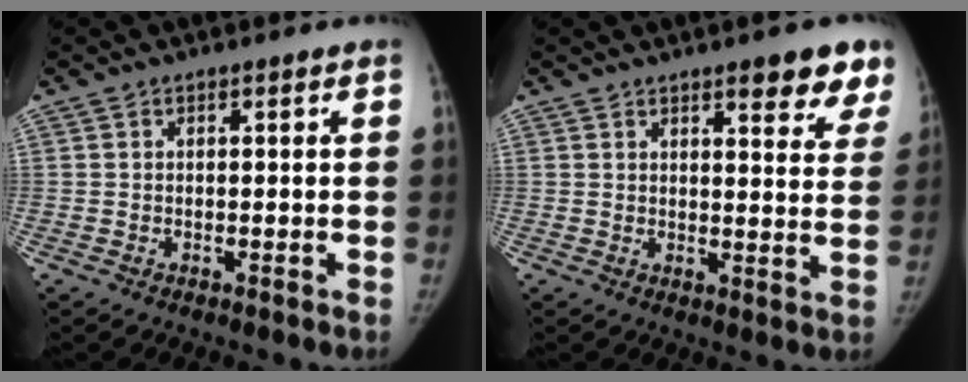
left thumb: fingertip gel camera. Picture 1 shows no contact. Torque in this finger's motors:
{"motor_torque": [-0.01, 0.01, 0.14, 0.03, 0.10]}